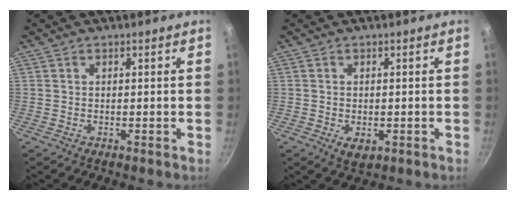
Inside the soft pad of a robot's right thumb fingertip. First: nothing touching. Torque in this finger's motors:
{"motor_torque": [-0.22, 0.21, 0.16, 0.34, 0.01]}